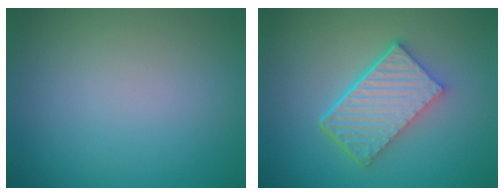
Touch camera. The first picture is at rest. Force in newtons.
{"total": 6.1, "press": 4.4, "slide": 4.1}